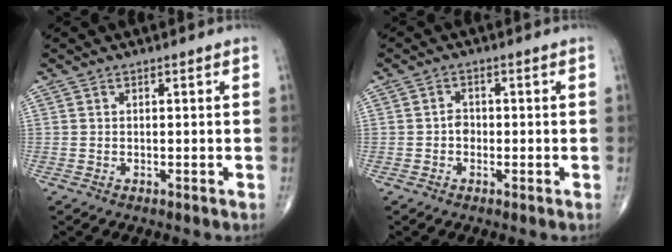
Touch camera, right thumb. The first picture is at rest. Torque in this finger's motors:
{"motor_torque": [0.51, 0.43, 0.10, -0.28, 0.07]}